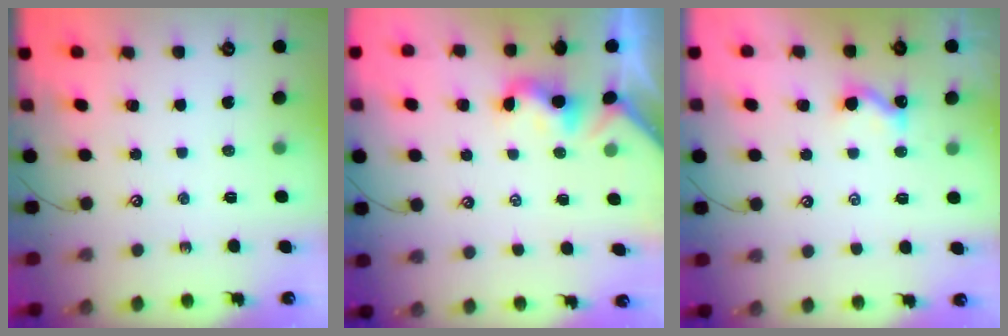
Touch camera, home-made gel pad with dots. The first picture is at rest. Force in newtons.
{"total": 1.9, "press": 1.8, "slide": 0.6}
{"total": 0.0}